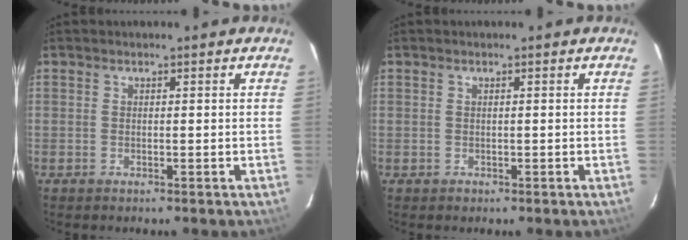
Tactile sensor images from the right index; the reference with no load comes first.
{"total": 0.9, "force": [-0.2, 0.9, 0.0], "torque": [0.002, 0.003, 0.000]}